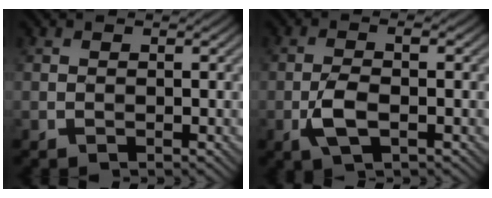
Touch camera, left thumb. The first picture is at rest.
{"total": 4.2, "force": [-1.2, 1.5, 3.7], "torque": [-0.087, -0.002, -0.028]}